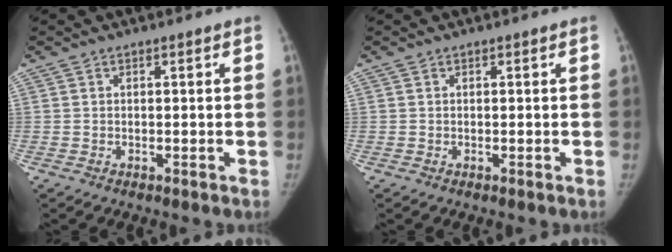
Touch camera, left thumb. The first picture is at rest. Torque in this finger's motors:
{"motor_torque": [0.08, 0.01, 0.31, -0.23, 0.01]}